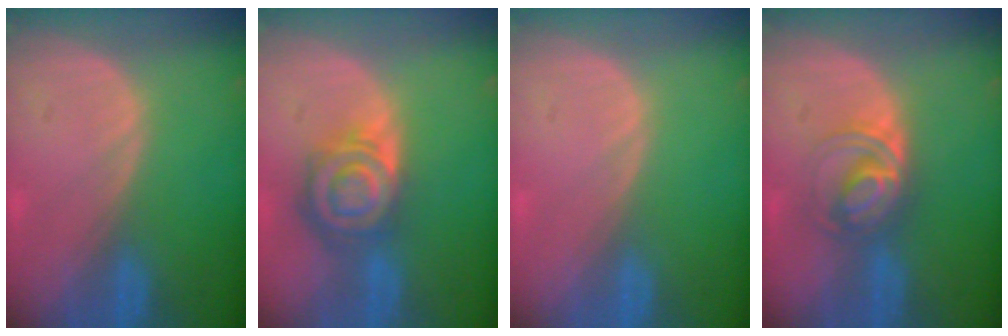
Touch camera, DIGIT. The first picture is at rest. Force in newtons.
{"total": 8.3, "press": 7.1, "slide": 4.2}
{"total": 0.0}
{"total": 5.9, "press": 5.5, "slide": 2.1}